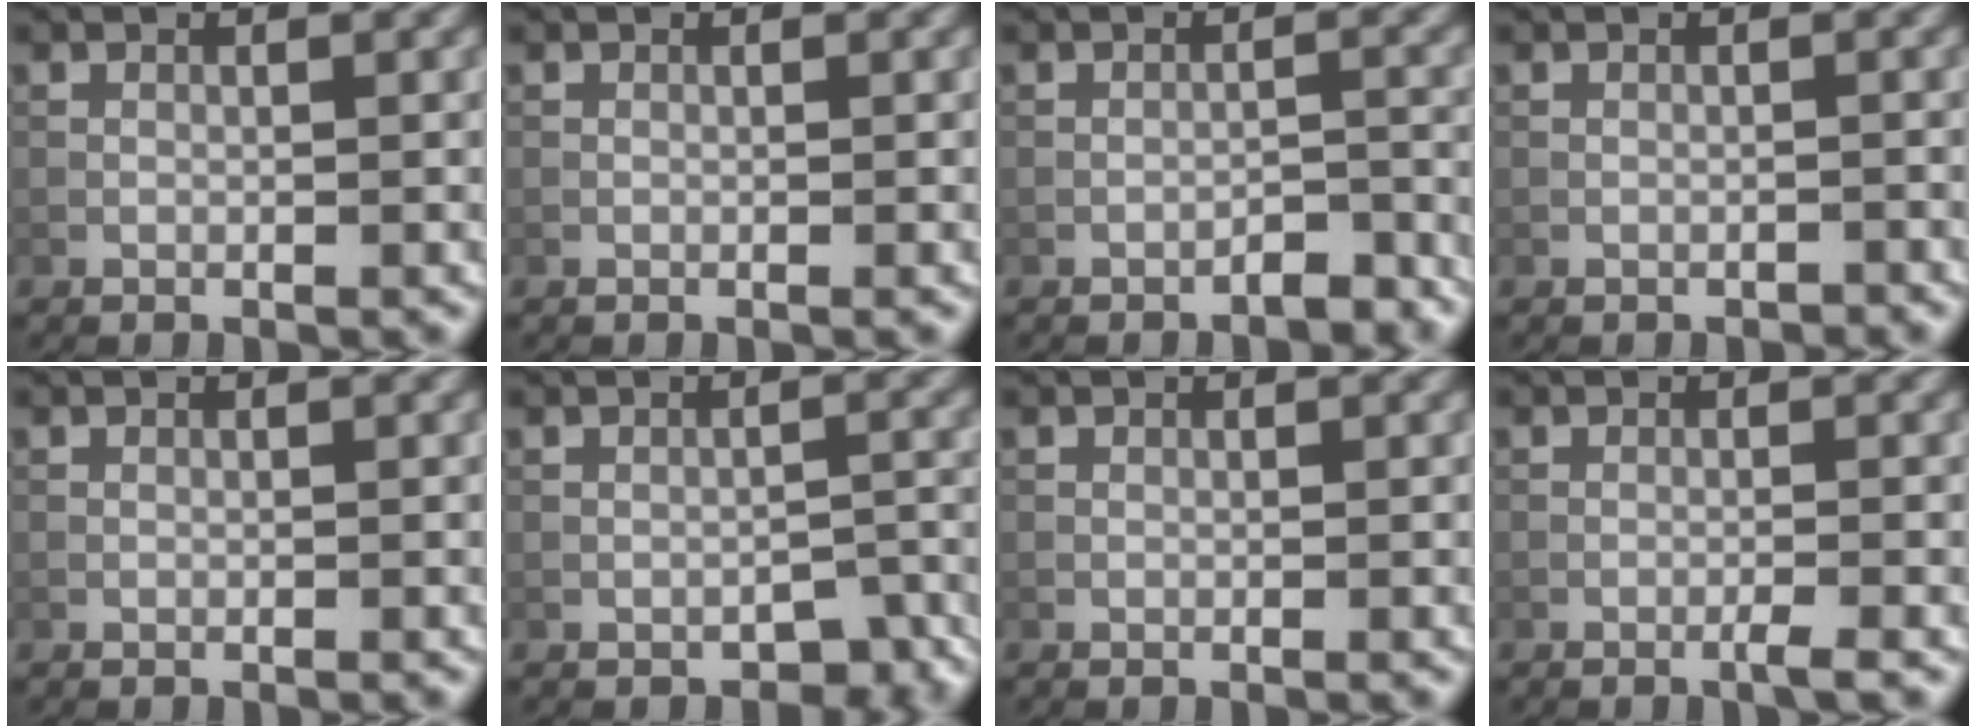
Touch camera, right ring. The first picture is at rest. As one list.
[{"total": 0.0}, {"total": 1.9, "force": [-1.6, 0.5, 0.9], "torque": [-0.008, 0.010, -0.025]}, {"total": 0.6, "force": [-0.6, 0.2, 0.1], "torque": [-0.002, -0.001, -0.008]}, {"total": 0.0}, {"total": 3.0, "force": [-2.2, 1.5, 1.5], "torque": [-0.011, -0.004, -0.024]}, {"total": 0.0}, {"total": 1.0, "force": [-0.6, -0.1, 0.8], "torque": [-0.012, 0.003, -0.017]}]